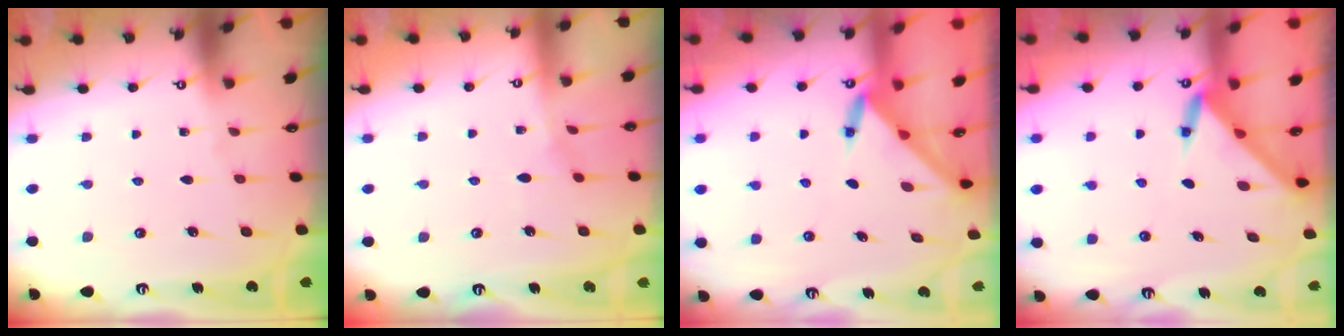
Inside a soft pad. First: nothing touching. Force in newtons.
{"total": 5.0, "press": 5.0, "slide": 0.2}
{"total": 3.6, "press": 3.6, "slide": 0.3}
{"total": 3.2, "press": 3.2, "slide": 0.1}